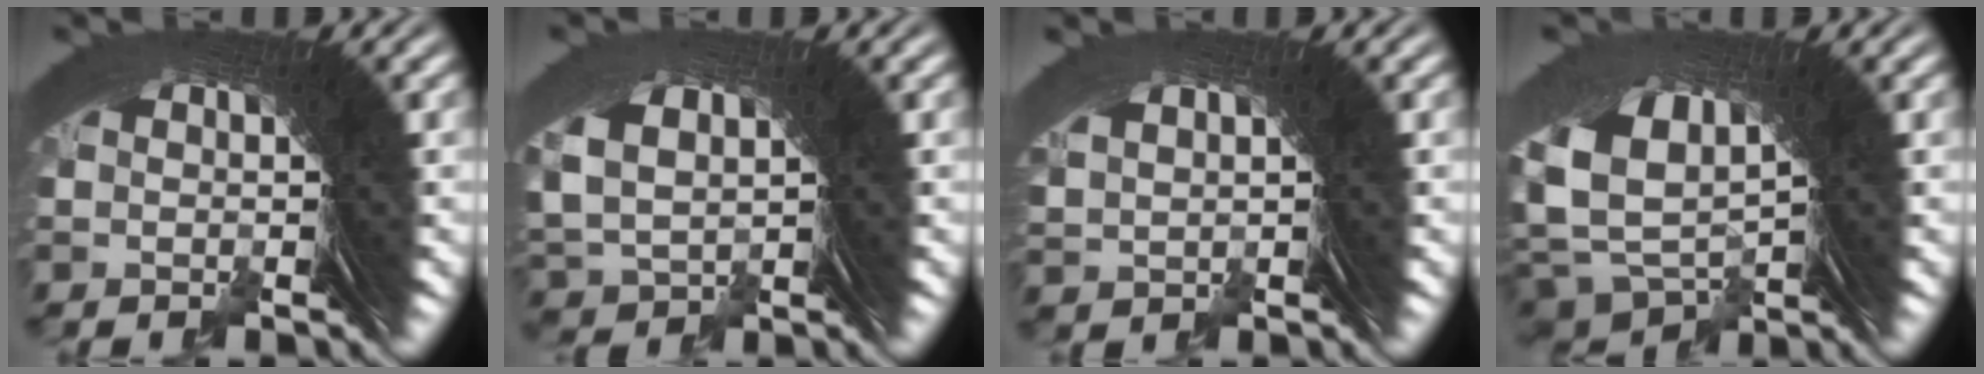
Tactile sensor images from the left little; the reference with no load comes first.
{"total": 3.4, "force": [0.1, 3.2, 1.2], "torque": [-0.049, -0.019, 0.017]}
{"total": 1.2, "force": [1.0, 0.7, 0.4], "torque": [-0.007, -0.002, 0.028]}
{"total": 9.1, "force": [2.0, 6.8, 5.7], "torque": [-0.138, -0.025, 0.047]}